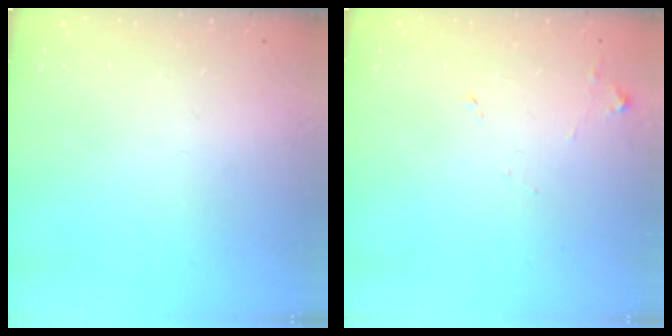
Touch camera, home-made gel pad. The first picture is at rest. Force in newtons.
{"total": 7.6, "press": 7.6, "slide": 0.6}